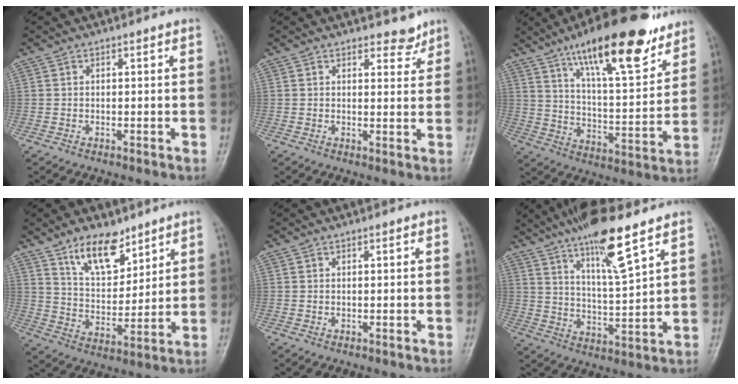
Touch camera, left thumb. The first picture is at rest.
{"total": 3.4, "force": [2.9, 1.5, 1.0], "torque": [0.007, -0.020, 0.038]}
{"total": 22.1, "force": [14.7, 6.2, 15.3], "torque": [-0.212, -0.061, 0.239]}
{"total": 11.4, "force": [7.8, 5.5, 6.2], "torque": [-0.075, -0.057, 0.147]}
{"total": 0.6, "force": [0.4, 0.2, 0.4], "torque": [-0.004, -0.001, 0.006]}
{"total": 13.9, "force": [8.9, 2.2, 10.4], "torque": [-0.176, -0.046, 0.160]}